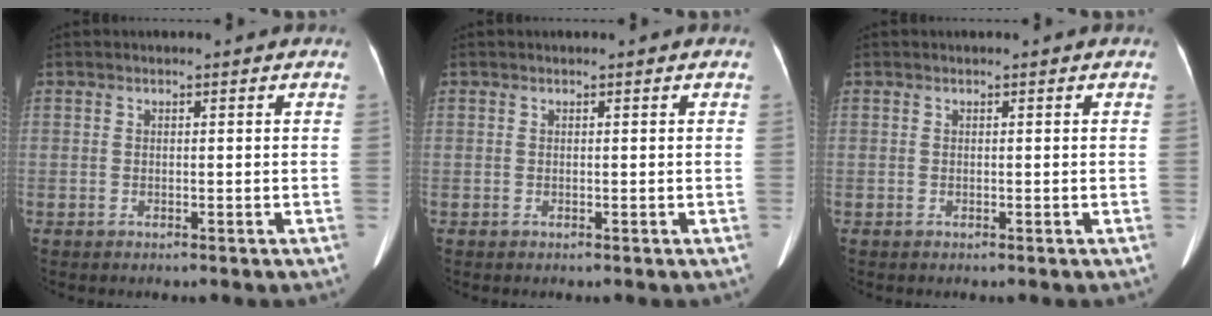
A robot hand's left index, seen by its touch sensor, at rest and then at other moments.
{"total": 0.0}
{"total": 0.0}